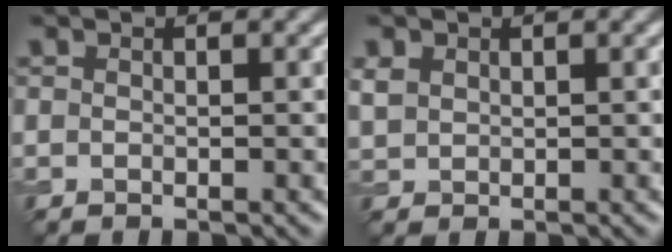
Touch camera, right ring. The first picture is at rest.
{"total": 1.3, "force": [0.7, 1.0, 0.5], "torque": [-0.014, 0.000, 0.017]}